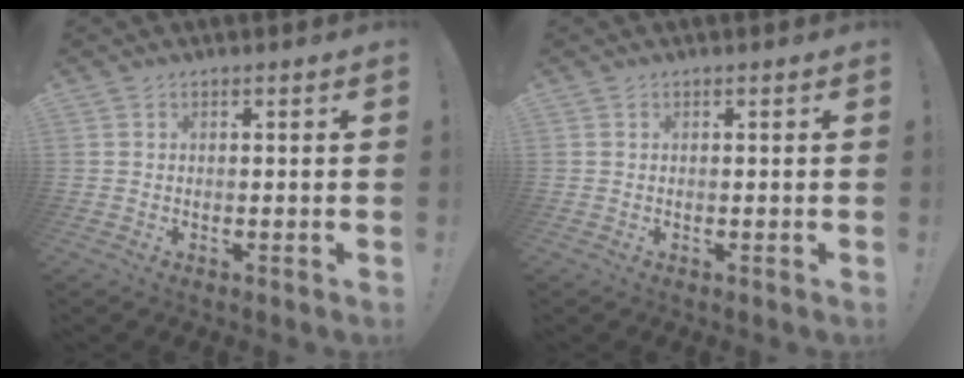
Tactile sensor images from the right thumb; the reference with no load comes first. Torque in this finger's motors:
{"motor_torque": [-0.04, -0.04, -0.08, 0.12, 0.03]}